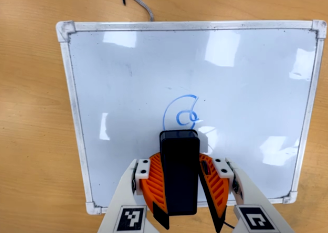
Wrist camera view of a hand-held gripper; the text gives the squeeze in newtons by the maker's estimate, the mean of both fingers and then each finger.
{"total": 7.9, "left": 8.9, "right": 6.9}